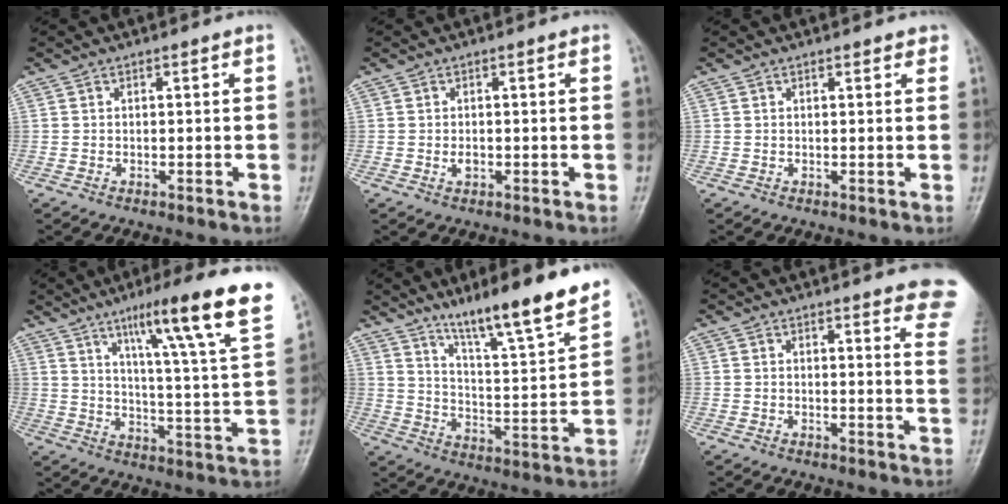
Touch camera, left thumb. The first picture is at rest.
{"total": 1.5, "force": [-0.3, 0.9, 1.1], "torque": [-0.016, 0.004, -0.002]}
{"total": 1.5, "force": [1.2, 0.6, 0.7], "torque": [0.002, -0.001, 0.009]}
{"total": 20.9, "force": [12.4, 1.4, 16.8], "torque": [-0.223, -0.047, 0.175]}
{"total": 16.1, "force": [12.3, 1.4, 10.4], "torque": [-0.148, -0.076, 0.205]}
{"total": 12.5, "force": [10.0, 2.7, 7.0], "torque": [-0.047, -0.041, 0.093]}